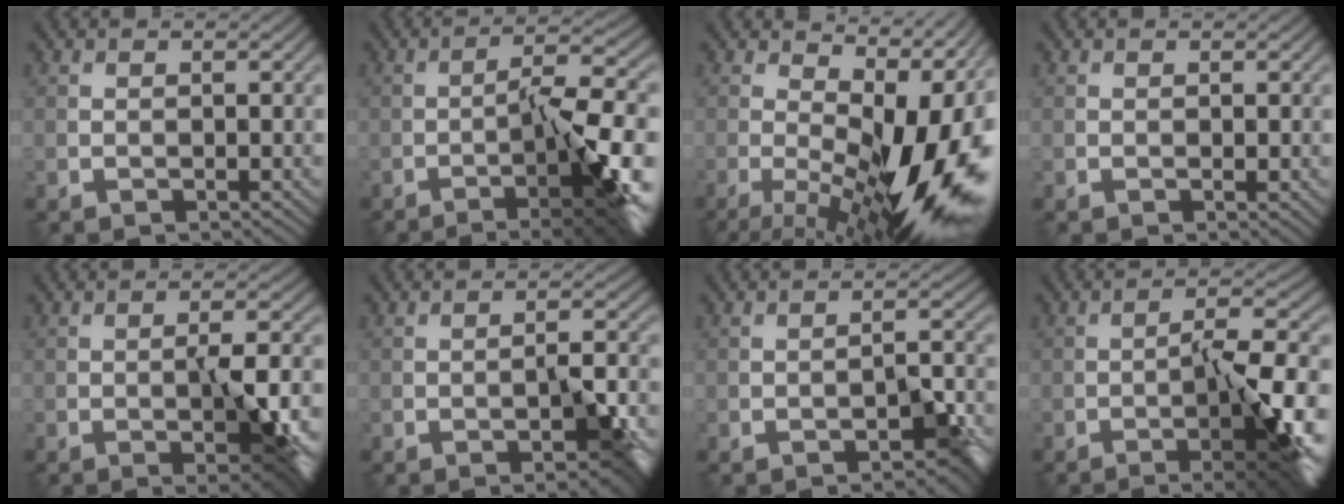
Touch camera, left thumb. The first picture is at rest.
{"total": 12.9, "force": [-5.3, 2.8, 11.4], "torque": [-0.146, 0.015, -0.081]}
{"total": 17.9, "force": [-1.3, 7.2, 16.3], "torque": [-0.211, -0.015, -0.009]}
{"total": 0.0}
{"total": 7.4, "force": [-1.9, 1.9, 6.9], "torque": [-0.107, -0.006, -0.025]}
{"total": 5.4, "force": [-2.4, 1.5, 4.6], "torque": [-0.066, 0.004, -0.036]}
{"total": 4.3, "force": [-2.6, 1.3, 3.2], "torque": [-0.041, 0.010, -0.037]}
{"total": 11.4, "force": [-4.3, 2.4, 10.3], "torque": [-0.144, 0.007, -0.066]}